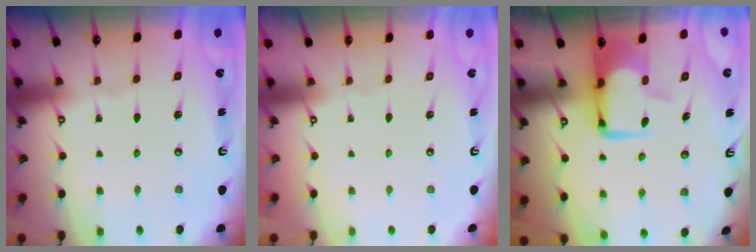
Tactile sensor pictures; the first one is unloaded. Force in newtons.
{"total": 1.5, "press": 1.4, "slide": 0.7}
{"total": 7.3, "press": 7.2, "slide": 1.3}